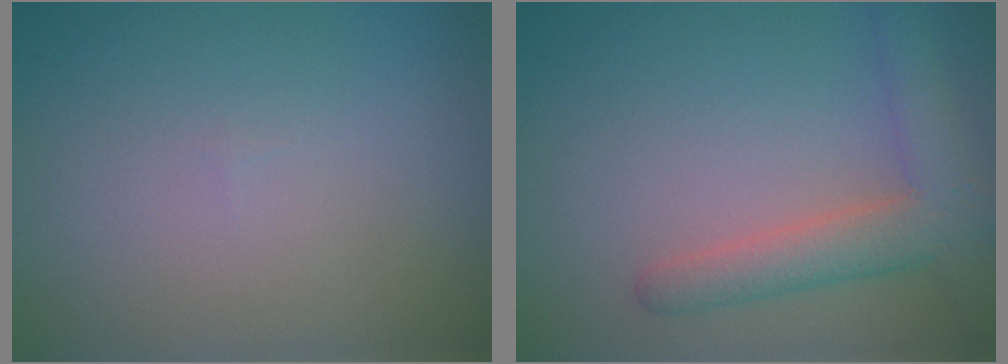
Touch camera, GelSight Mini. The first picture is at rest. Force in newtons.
{"total": 4.3, "press": 4.3, "slide": 0.2}